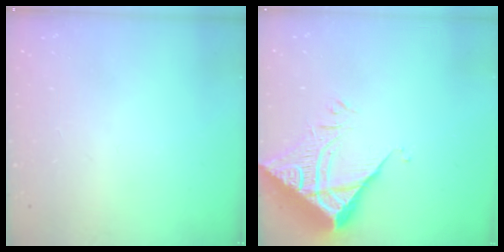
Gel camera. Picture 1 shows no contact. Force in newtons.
{"total": 9.0, "press": 8.9, "slide": 0.8}